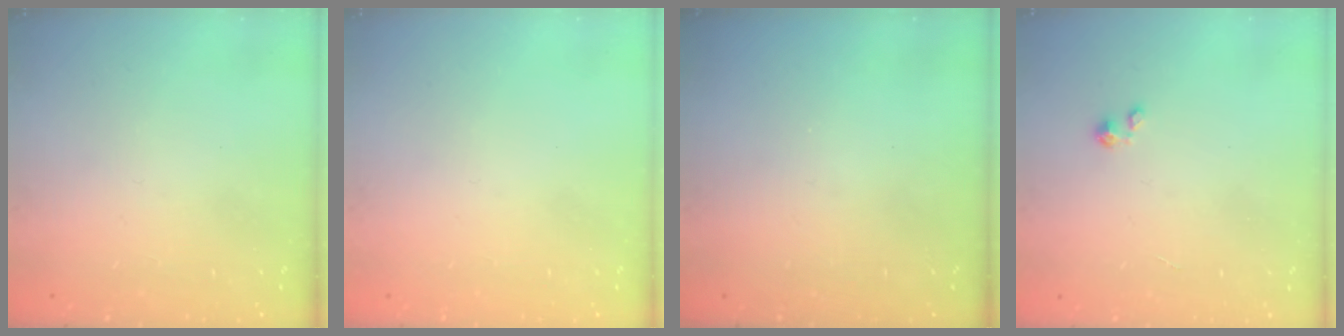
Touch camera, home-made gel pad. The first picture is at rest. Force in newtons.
{"total": 0.0}
{"total": 0.0}
{"total": 0.0}